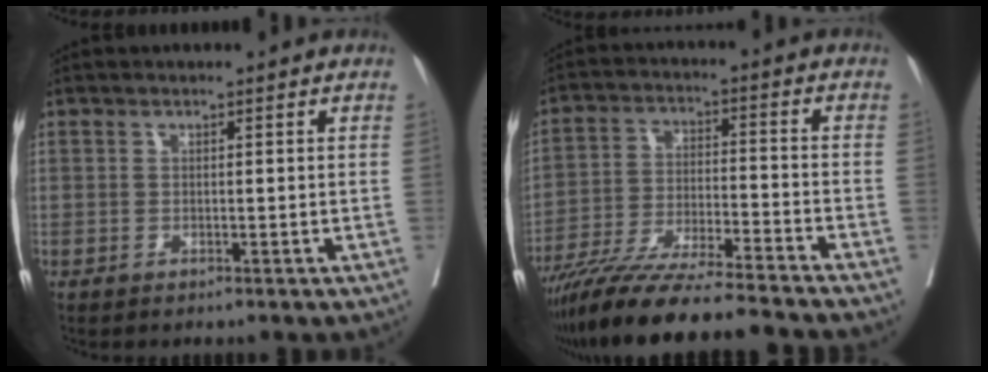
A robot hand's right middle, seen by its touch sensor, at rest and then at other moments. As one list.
[{"total": 16.0, "force": [-14.1, -0.7, 7.5], "torque": [-0.133, -0.029, -0.243]}]